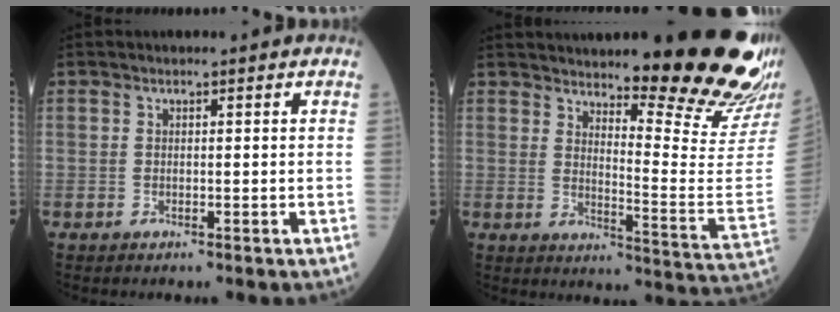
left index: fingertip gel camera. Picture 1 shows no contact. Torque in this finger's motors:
{"motor_torque": [1.03, -1.11, 0.35, 0.12]}